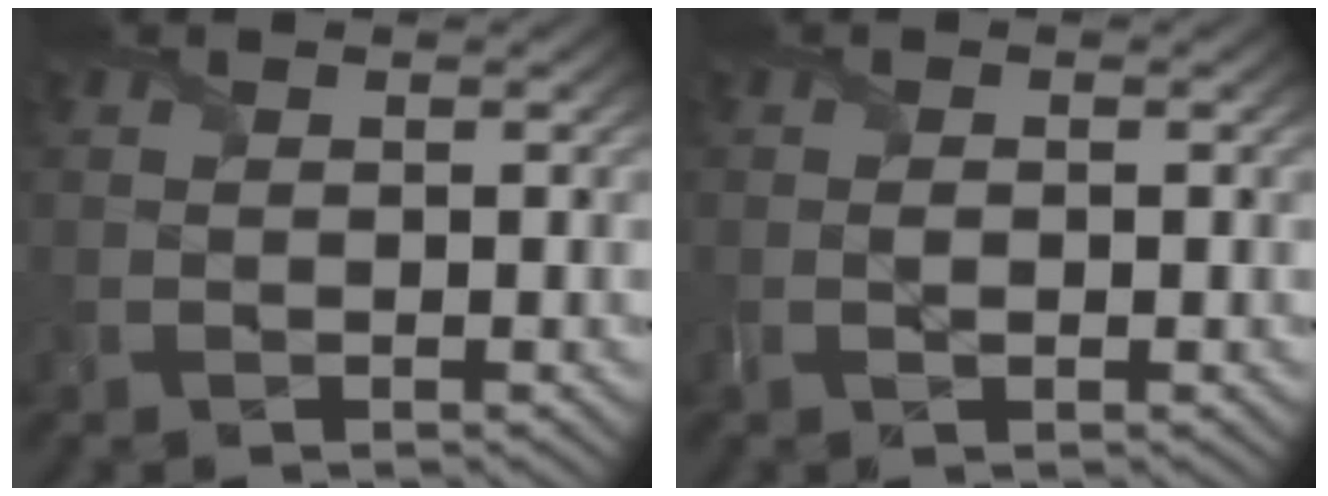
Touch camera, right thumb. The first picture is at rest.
{"total": 1.1, "force": [-0.2, 0.6, 0.9], "torque": [-0.019, -0.001, -0.002]}